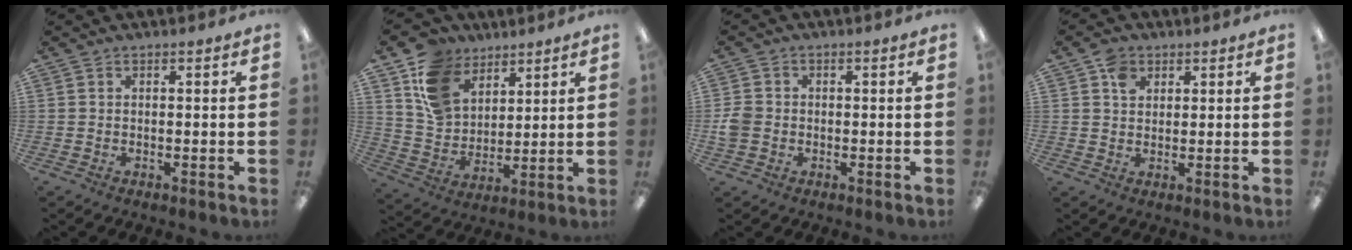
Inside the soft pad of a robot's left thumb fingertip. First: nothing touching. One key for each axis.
{"total": 14.0, "fx": 8.7, "fy": 9.5, "fz": 5.6, "tx": -0.125, "ty": -0.031, "tz": 0.172}
{"total": 3.7, "fx": -0.6, "fy": 3.3, "fz": 1.5, "tx": -0.017, "ty": 0.005, "tz": -0.012}
{"total": 5.3, "fx": 3.2, "fy": 3.1, "fz": 3.0, "tx": -0.060, "ty": -0.001, "tz": 0.058}